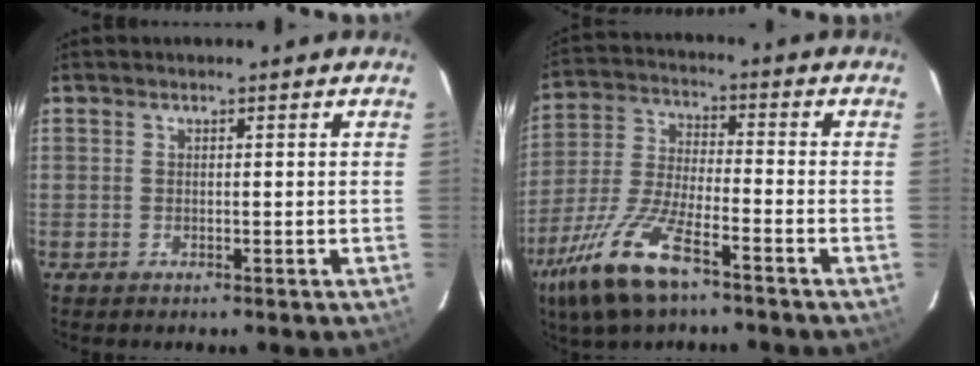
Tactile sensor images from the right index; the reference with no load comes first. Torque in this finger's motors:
{"motor_torque": [1.61, -0.54, 0.81, 0.20]}